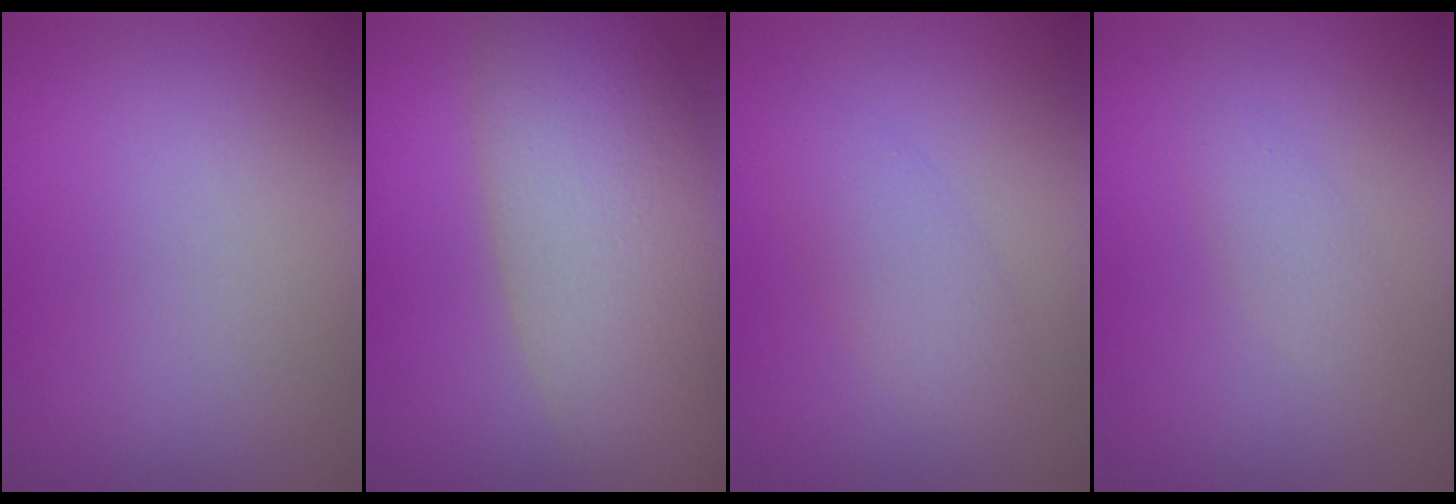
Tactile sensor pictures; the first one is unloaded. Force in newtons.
{"total": 10.8, "press": 10.8, "slide": 0.7}
{"total": 2.7, "press": 2.7, "slide": 0.0}
{"total": 1.4, "press": 1.4, "slide": 0.0}